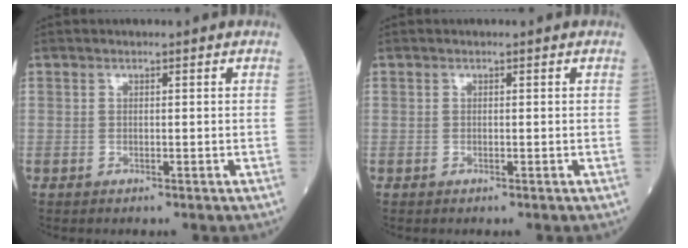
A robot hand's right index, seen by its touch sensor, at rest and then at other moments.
{"total": 0.0}